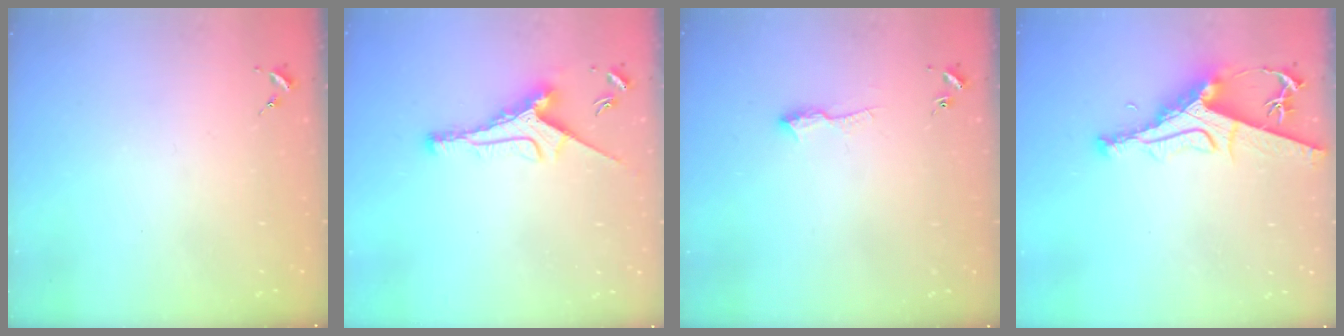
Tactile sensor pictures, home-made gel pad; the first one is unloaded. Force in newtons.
{"total": 9.2, "press": 9.2, "slide": 0.5}
{"total": 6.9, "press": 6.8, "slide": 0.8}
{"total": 10.9, "press": 10.9, "slide": 1.1}